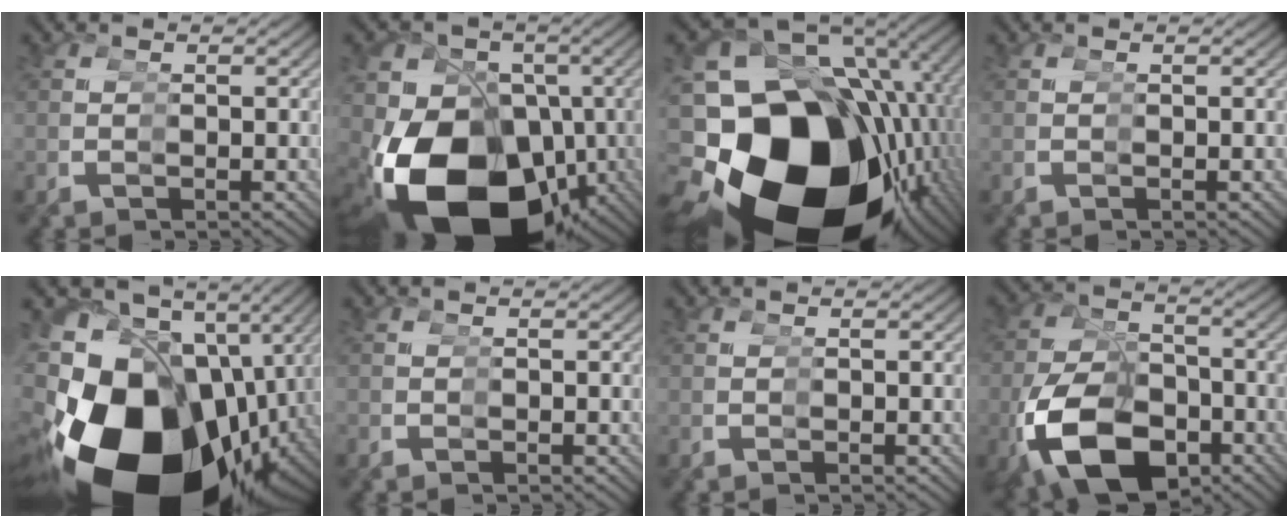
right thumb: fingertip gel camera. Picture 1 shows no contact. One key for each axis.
{"total": 22.0, "fx": -5.3, "fy": 15.0, "fz": 15.1, "tx": -0.273, "ty": -0.069, "tz": -0.053}
{"total": 32.6, "fx": -6.8, "fy": 20.2, "fz": 24.7, "tx": -0.393, "ty": -0.074, "tz": -0.067}
{"total": 0.0}
{"total": 24.1, "fx": -5.1, "fy": 15.9, "fz": 17.5, "tx": -0.297, "ty": -0.044, "tz": -0.058}
{"total": 0.5, "fx": -0.3, "fy": 0.5, "fz": 0.0, "tx": -0.005, "ty": -0.006, "tz": -0.002}
{"total": 0.0}
{"total": 11.1, "fx": -3.3, "fy": 8.0, "fz": 7.0, "tx": -0.136, "ty": -0.036, "tz": -0.035}